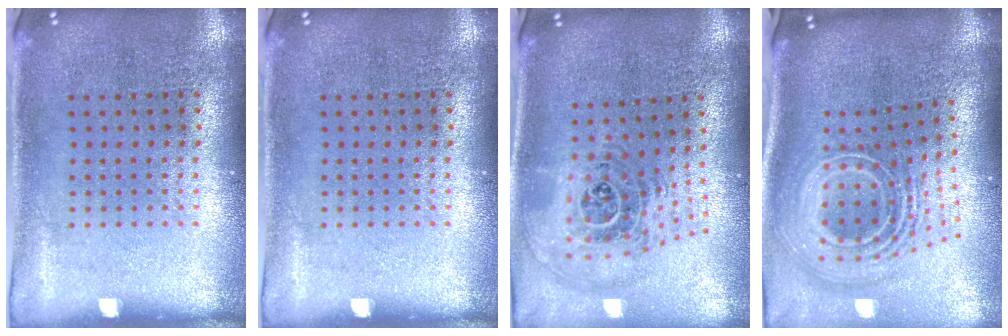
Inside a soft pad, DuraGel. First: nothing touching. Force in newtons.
{"total": 0.0}
{"total": 1.7, "press": 1.4, "slide": 0.9}
{"total": 3.1, "press": 2.0, "slide": 2.3}